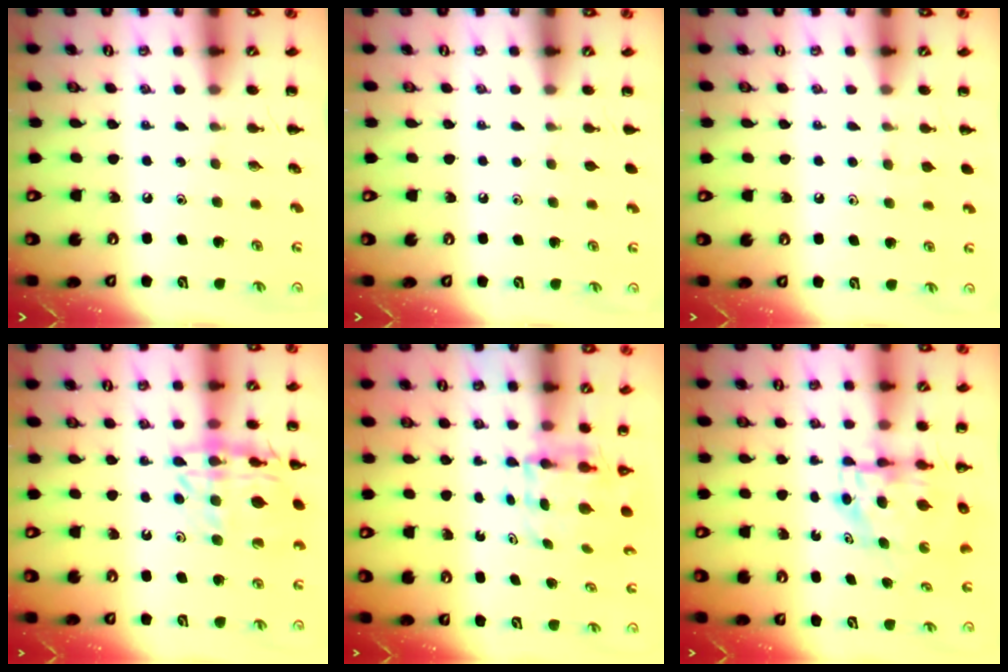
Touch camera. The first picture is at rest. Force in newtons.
{"total": 0.6, "press": 0.6, "slide": 0.1}
{"total": 4.9, "press": 4.7, "slide": 1.5}
{"total": 17.7, "press": 17.6, "slide": 2.0}
{"total": 4.6, "press": 4.5, "slide": 0.5}
{"total": 6.2, "press": 6.1, "slide": 1.4}